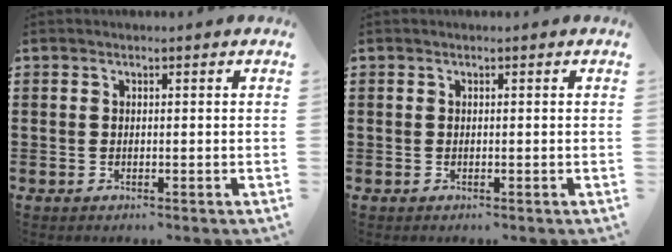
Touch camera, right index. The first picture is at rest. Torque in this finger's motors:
{"motor_torque": [0.19, 0.20, 0.00, 0.00]}